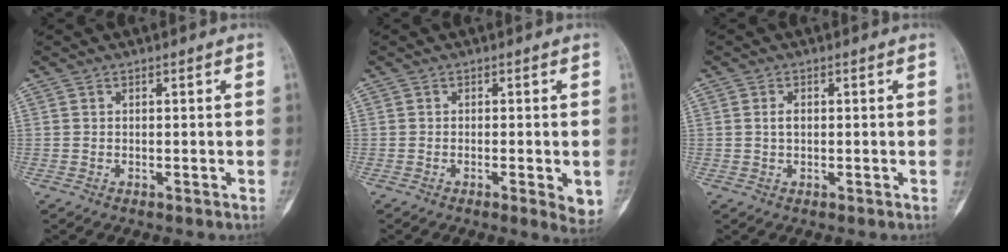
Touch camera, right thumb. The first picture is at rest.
{"total": 4.7, "force": [-1.3, 1.2, 4.3], "torque": [-0.058, -0.010, -0.019]}
{"total": 1.7, "force": [0.2, 1.0, 1.4], "torque": [-0.026, 0.001, 0.004]}